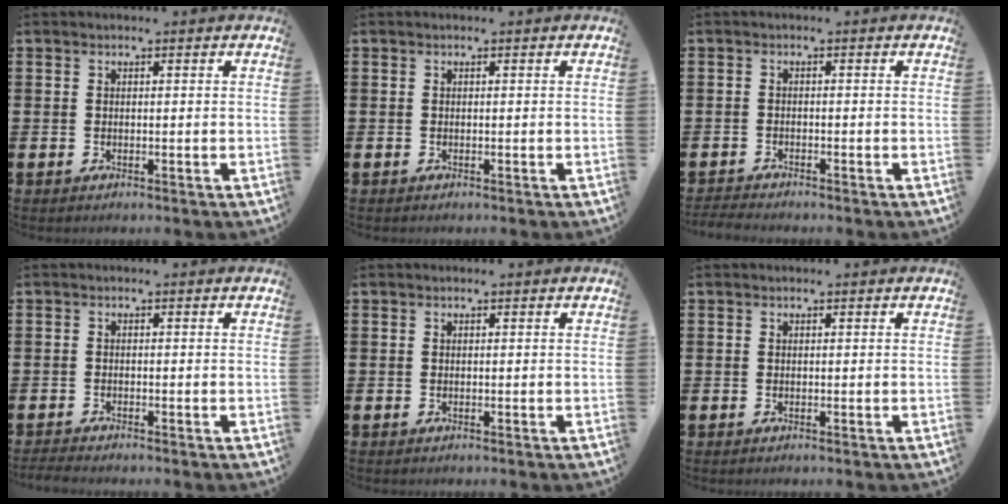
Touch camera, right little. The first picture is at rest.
{"total": 0.0}
{"total": 1.3, "force": [-1.3, 0.0, 0.1], "torque": [-0.004, 0.001, -0.025]}
{"total": 1.0, "force": [-0.9, 0.1, 0.4], "torque": [-0.007, 0.000, -0.019]}
{"total": 0.0}
{"total": 0.0}